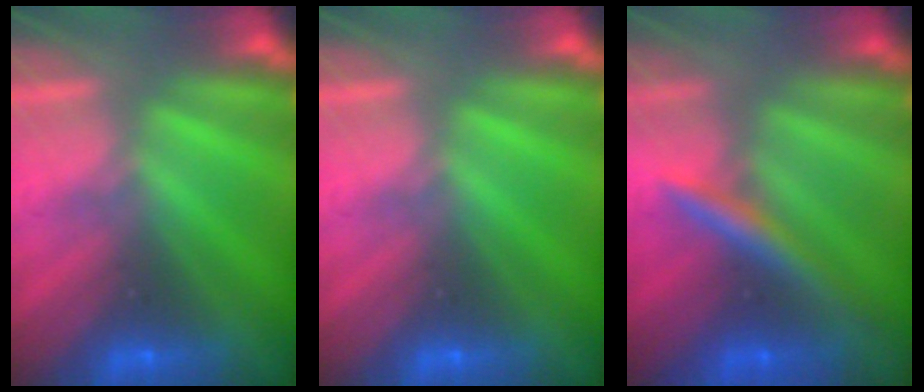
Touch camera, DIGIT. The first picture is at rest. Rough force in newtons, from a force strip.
{"total": 0.0}
{"total": 2.4}